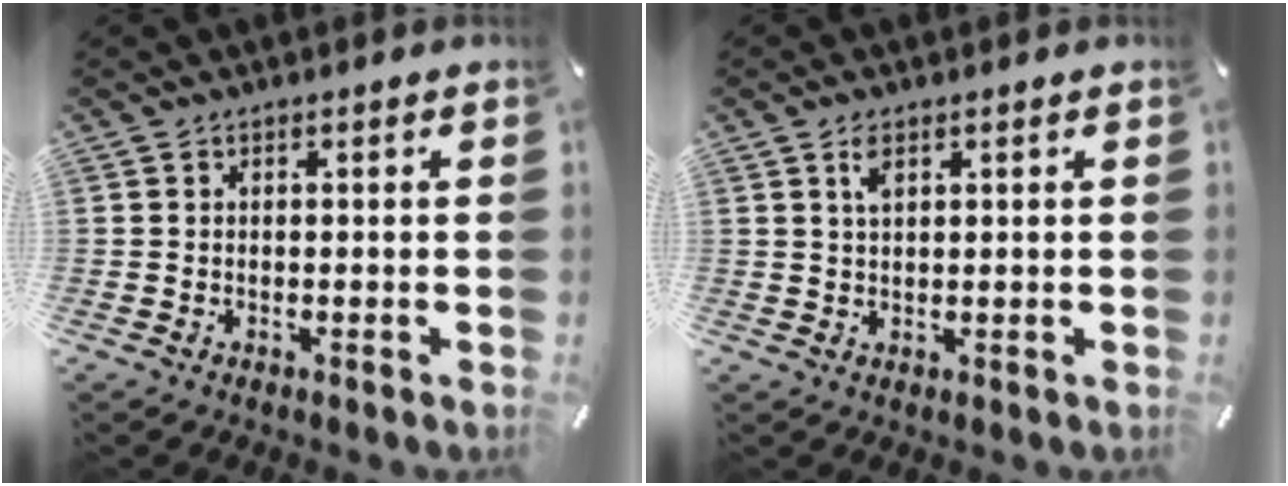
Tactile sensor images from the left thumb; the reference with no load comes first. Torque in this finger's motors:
{"motor_torque": [-0.05, -0.06, 0.46, -0.26, 0.05]}